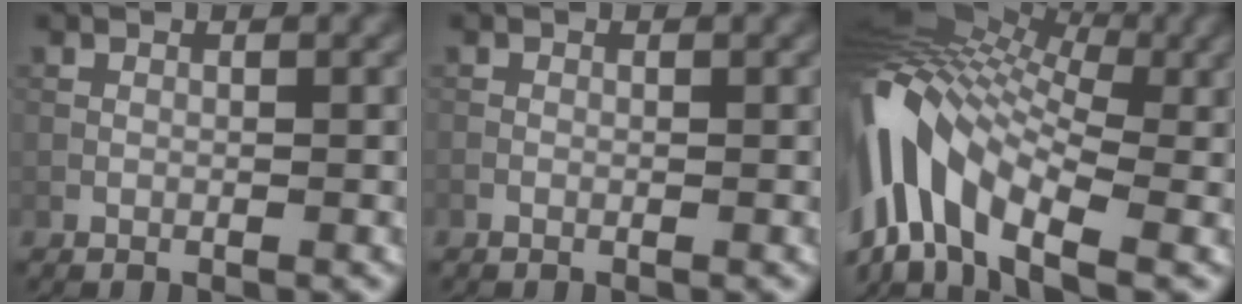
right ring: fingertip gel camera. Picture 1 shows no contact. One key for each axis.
{"total": 0.0}
{"total": 13.4, "fx": -1.4, "fy": 7.1, "fz": 11.2, "tx": -0.237, "ty": 0.026, "tz": -0.031}